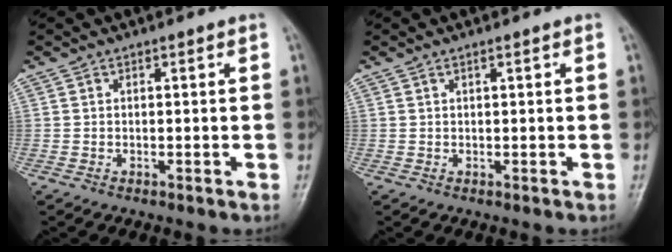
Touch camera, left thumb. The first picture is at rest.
{"total": 0.6, "force": [0.4, 0.1, 0.5], "torque": [-0.007, -0.001, 0.007]}